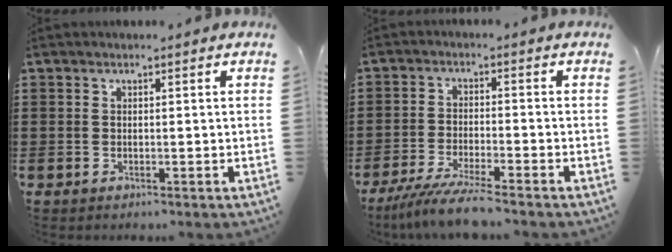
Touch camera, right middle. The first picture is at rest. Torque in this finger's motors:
{"motor_torque": [1.93, 0.21, 0.16, 0.13]}